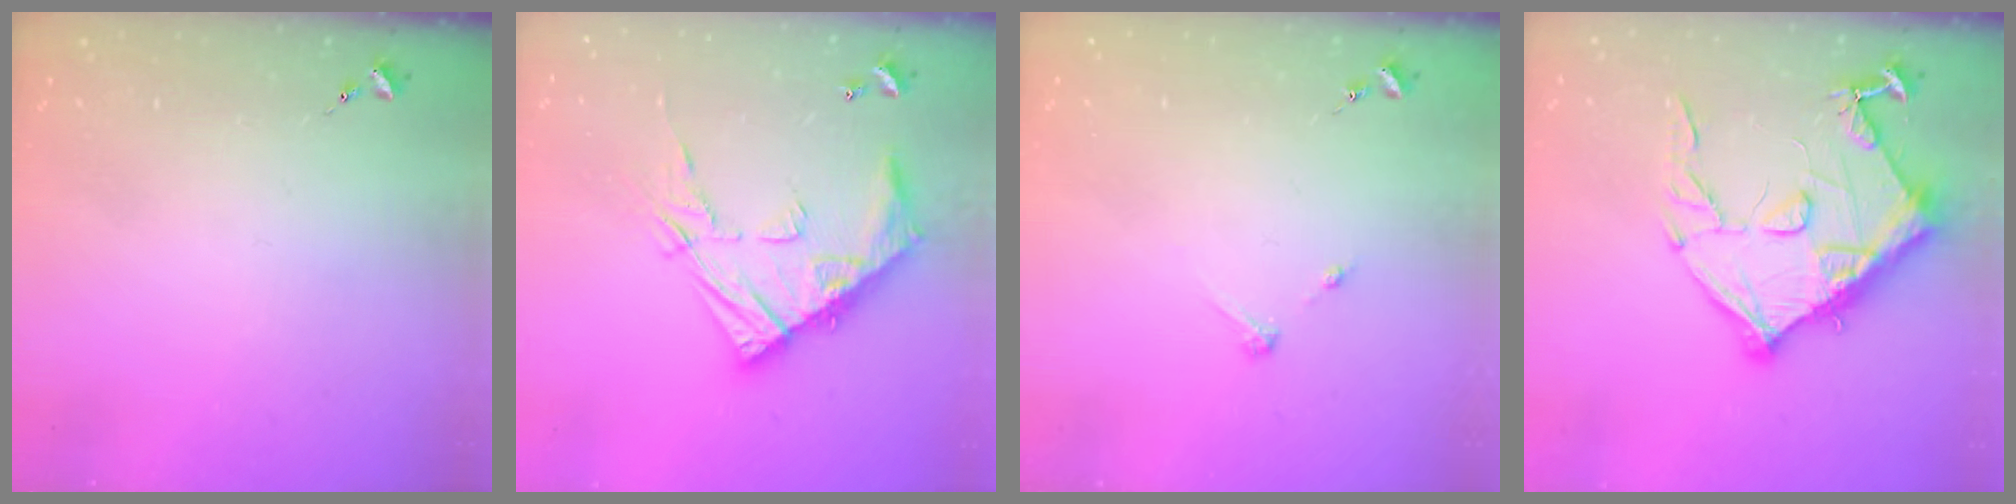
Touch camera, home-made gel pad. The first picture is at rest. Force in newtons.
{"total": 17.3, "press": 17.3, "slide": 1.4}
{"total": 2.7, "press": 2.7, "slide": 0.3}
{"total": 15.4, "press": 15.4, "slide": 1.0}